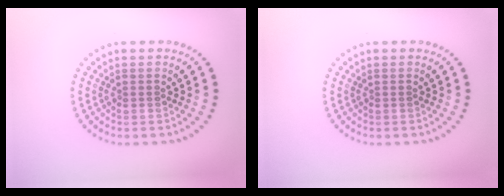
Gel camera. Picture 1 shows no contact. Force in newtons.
{"total": 0.0}